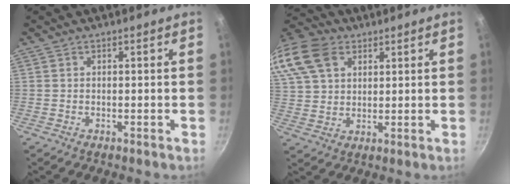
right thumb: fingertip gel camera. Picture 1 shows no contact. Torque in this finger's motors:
{"motor_torque": [-0.78, 2.35, 0.99, 0.79, 0.48]}